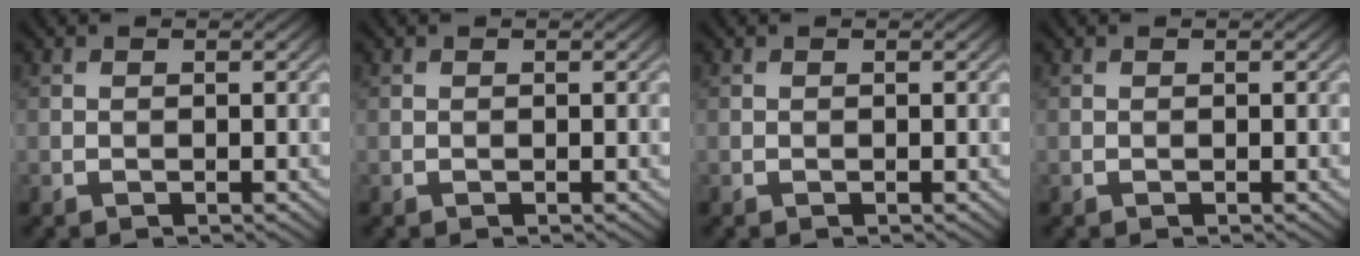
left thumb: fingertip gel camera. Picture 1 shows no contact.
{"total": 0.0}
{"total": 0.0}
{"total": 0.0}